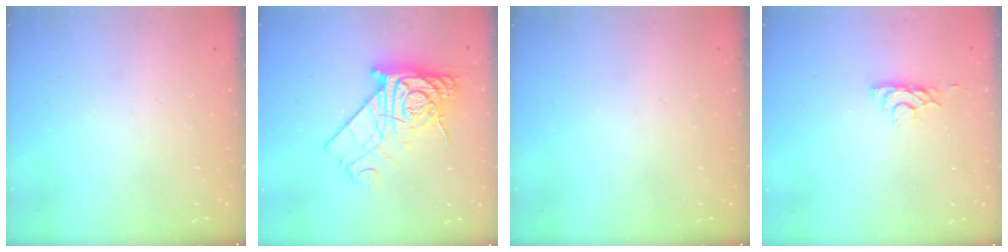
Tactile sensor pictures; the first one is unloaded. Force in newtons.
{"total": 16.7, "press": 16.6, "slide": 1.5}
{"total": 0.0}
{"total": 4.3, "press": 4.3, "slide": 0.8}